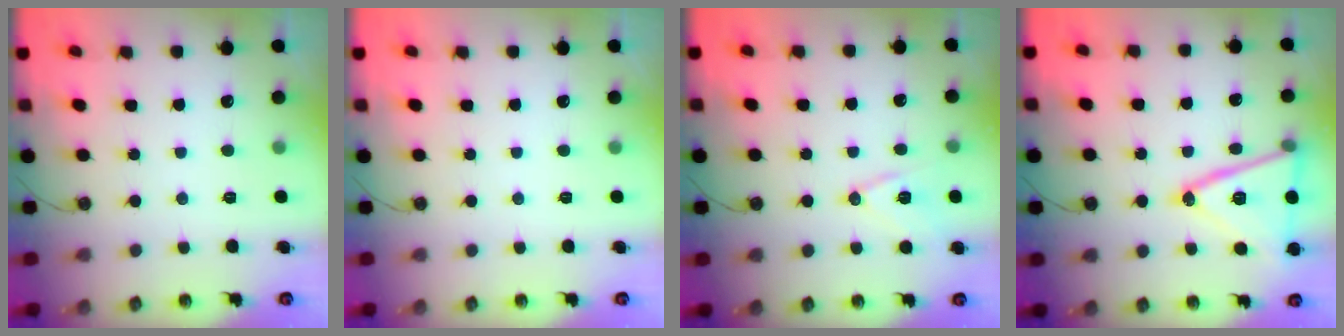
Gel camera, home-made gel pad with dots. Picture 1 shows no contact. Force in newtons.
{"total": 0.0}
{"total": 10.4, "press": 9.9, "slide": 3.3}
{"total": 19.4, "press": 19.1, "slide": 3.3}